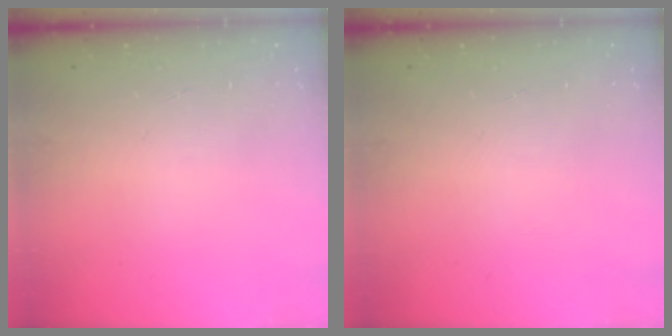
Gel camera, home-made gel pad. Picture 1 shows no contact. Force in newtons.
{"total": 0.0}